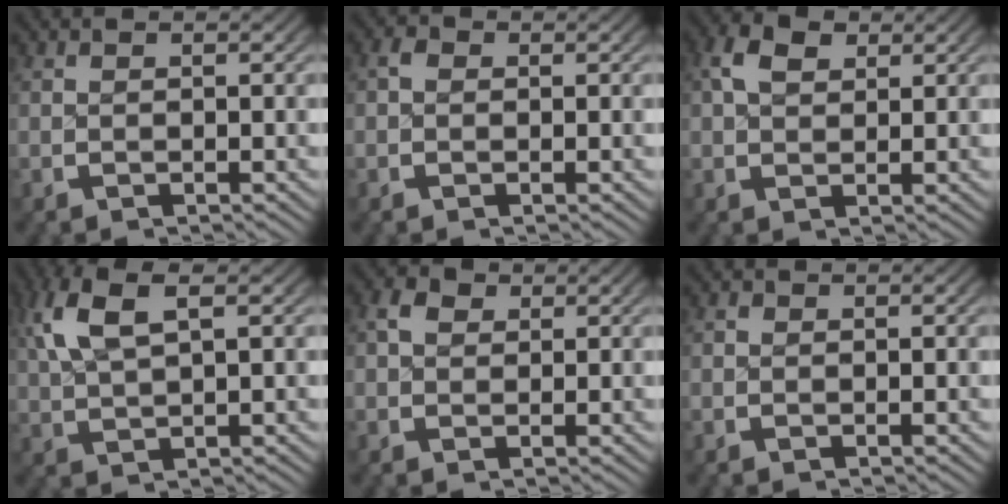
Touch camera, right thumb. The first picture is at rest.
{"total": 1.1, "force": [0.2, 0.9, 0.6], "torque": [-0.011, -0.001, 0.000]}
{"total": 3.7, "force": [2.0, 2.1, 2.2], "torque": [-0.037, 0.003, 0.037]}
{"total": 5.2, "force": [2.7, 1.9, 4.1], "torque": [-0.091, 0.008, 0.059]}
{"total": 2.6, "force": [1.3, 1.8, 1.4], "torque": [-0.022, 0.001, 0.022]}
{"total": 0.5, "force": [0.1, 0.5, 0.2], "torque": [-0.002, -0.002, -0.001]}